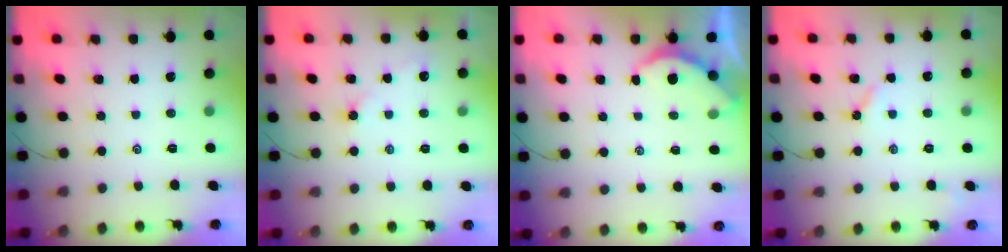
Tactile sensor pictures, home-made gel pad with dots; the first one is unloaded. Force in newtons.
{"total": 2.2, "press": 2.1, "slide": 0.4}
{"total": 3.2, "press": 3.2, "slide": 0.3}
{"total": 2.8, "press": 2.8, "slide": 0.5}